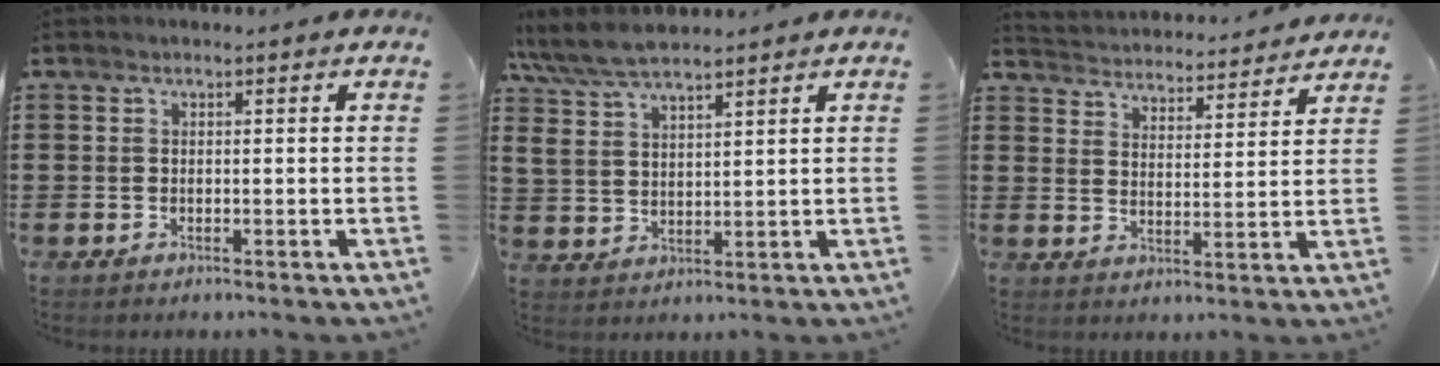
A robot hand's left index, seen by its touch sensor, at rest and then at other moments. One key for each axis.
{"total": 6.8, "fx": 5.7, "fy": 2.0, "fz": 3.1, "tx": -0.077, "ty": -0.014, "tz": 0.107}
{"total": 3.8, "fx": 3.8, "fy": 0.0, "fz": -0.5, "tx": -0.013, "ty": -0.031, "tz": 0.061}